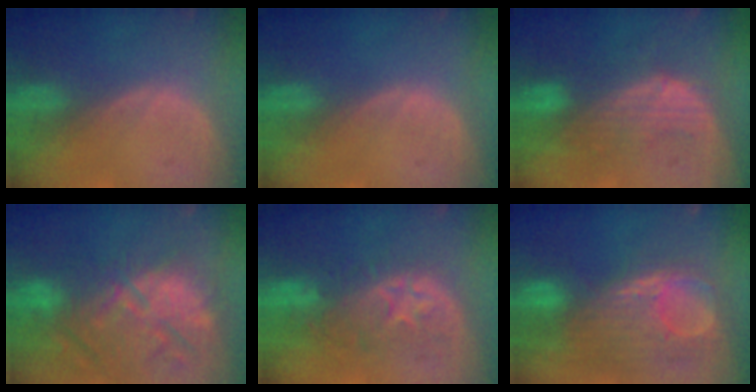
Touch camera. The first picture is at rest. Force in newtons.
{"total": 0.0}
{"total": 7.5, "press": 7.5, "slide": 0.3}
{"total": 13.7, "press": 12.5, "slide": 5.5}
{"total": 9.0, "press": 8.7, "slide": 2.3}
{"total": 11.0, "press": 10.4, "slide": 3.5}